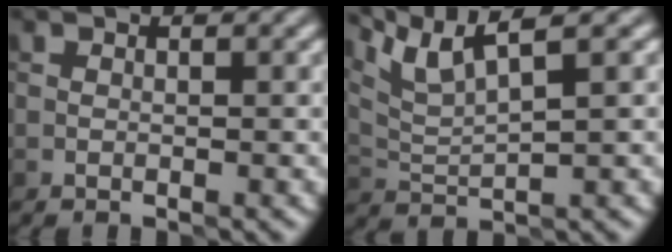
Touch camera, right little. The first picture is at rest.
{"total": 5.2, "force": [4.1, 0.5, 3.2], "torque": [-0.069, 0.013, 0.082]}